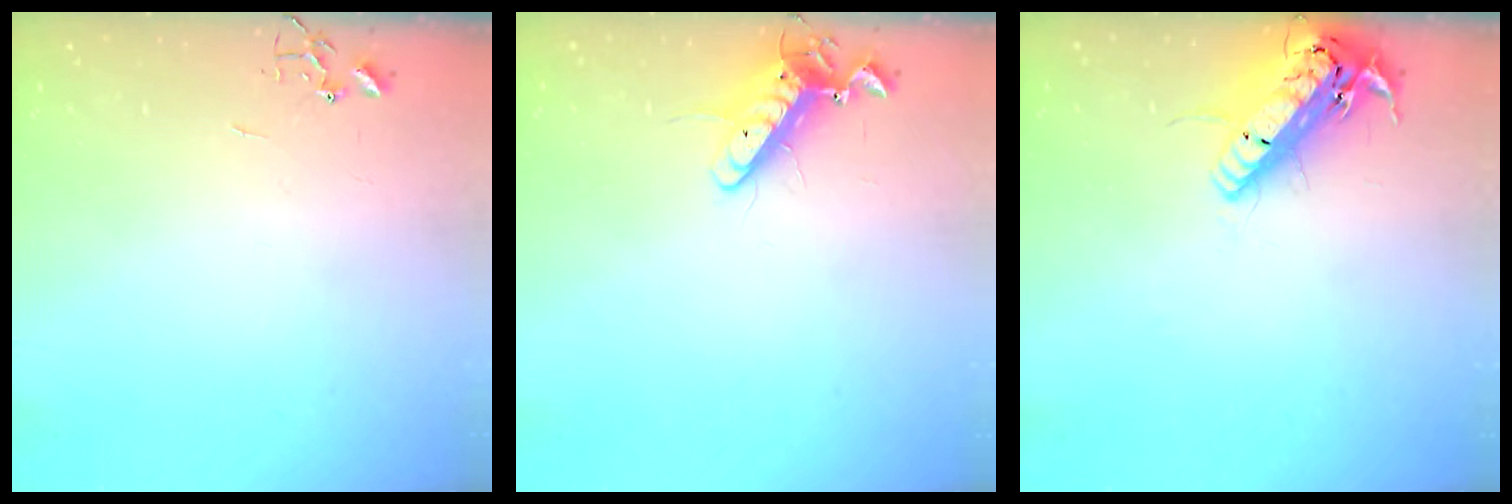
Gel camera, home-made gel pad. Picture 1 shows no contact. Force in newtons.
{"total": 11.6, "press": 11.5, "slide": 1.5}
{"total": 18.4, "press": 18.1, "slide": 3.2}